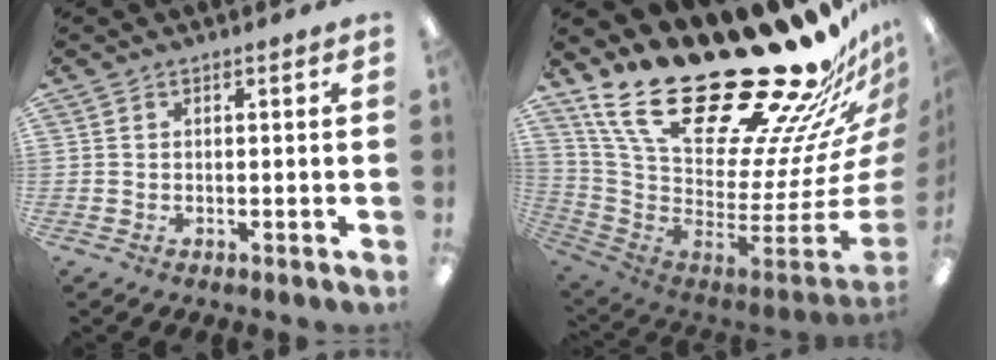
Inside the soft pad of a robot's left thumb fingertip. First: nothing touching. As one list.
[{"total": 34.5, "force": [24.3, 12.9, 20.8], "torque": [-0.281, -0.208, 0.460]}]